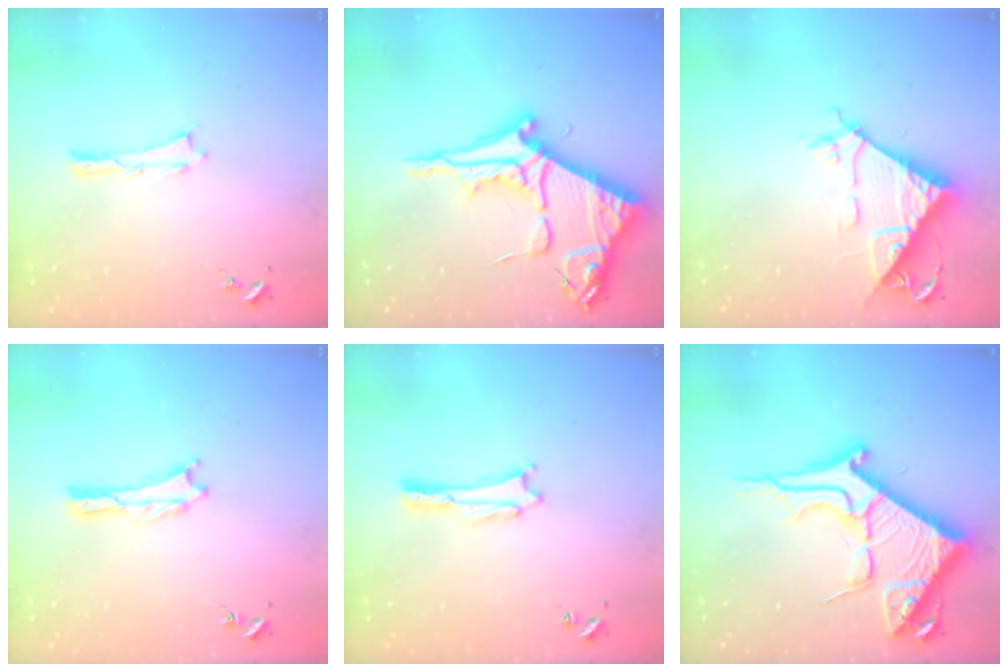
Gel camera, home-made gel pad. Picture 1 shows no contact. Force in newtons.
{"total": 10.4, "press": 10.4, "slide": 1.1}
{"total": 8.5, "press": 8.4, "slide": 0.7}
{"total": 0.0}
{"total": 1.6, "press": 1.6, "slide": 0.2}
{"total": 13.9, "press": 13.9, "slide": 1.5}